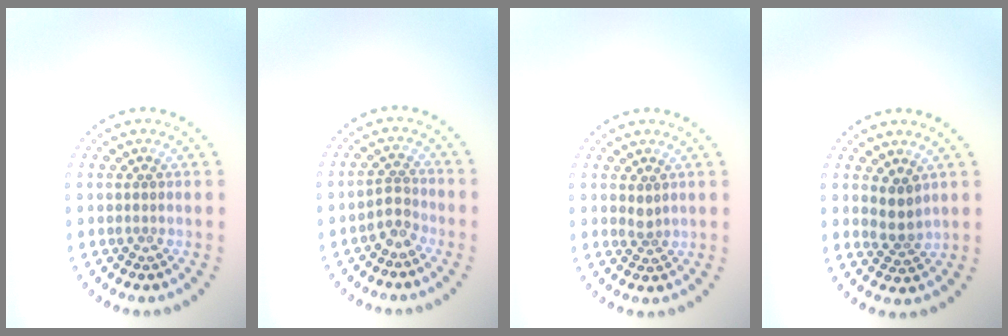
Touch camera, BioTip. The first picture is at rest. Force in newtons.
{"total": 2.0, "press": 1.5, "slide": 1.3}
{"total": 0.9, "press": 0.7, "slide": 0.7}
{"total": 2.1, "press": 1.8, "slide": 1.1}